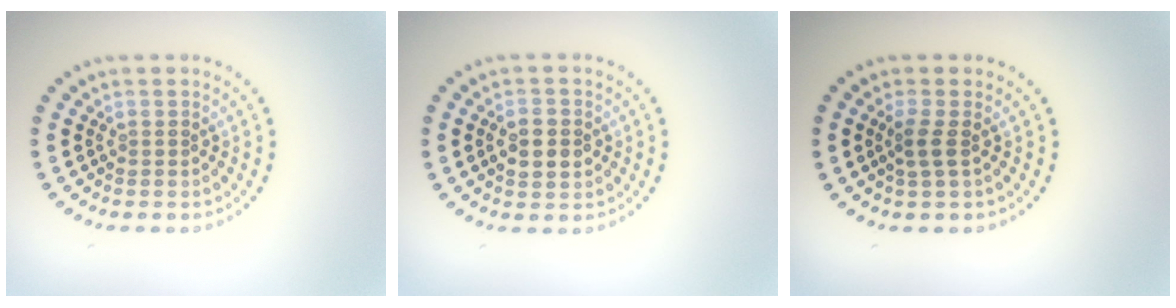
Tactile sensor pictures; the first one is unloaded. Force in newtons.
{"total": 2.9, "press": 2.9, "slide": 0.1}
{"total": 1.5, "press": 1.3, "slide": 0.9}